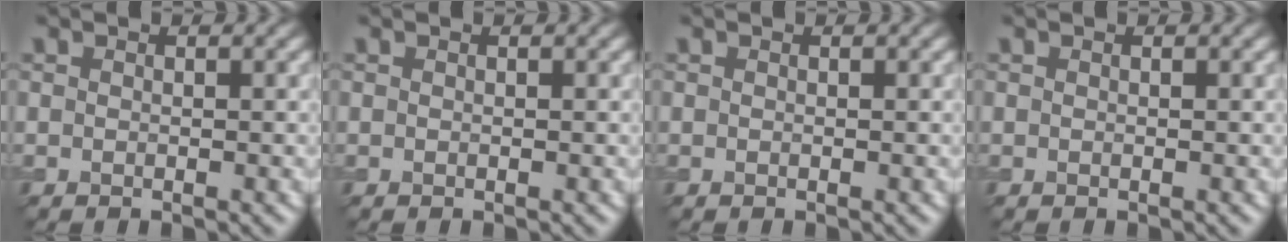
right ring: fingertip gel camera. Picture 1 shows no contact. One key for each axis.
{"total": 0.0}
{"total": 0.0}
{"total": 0.0}